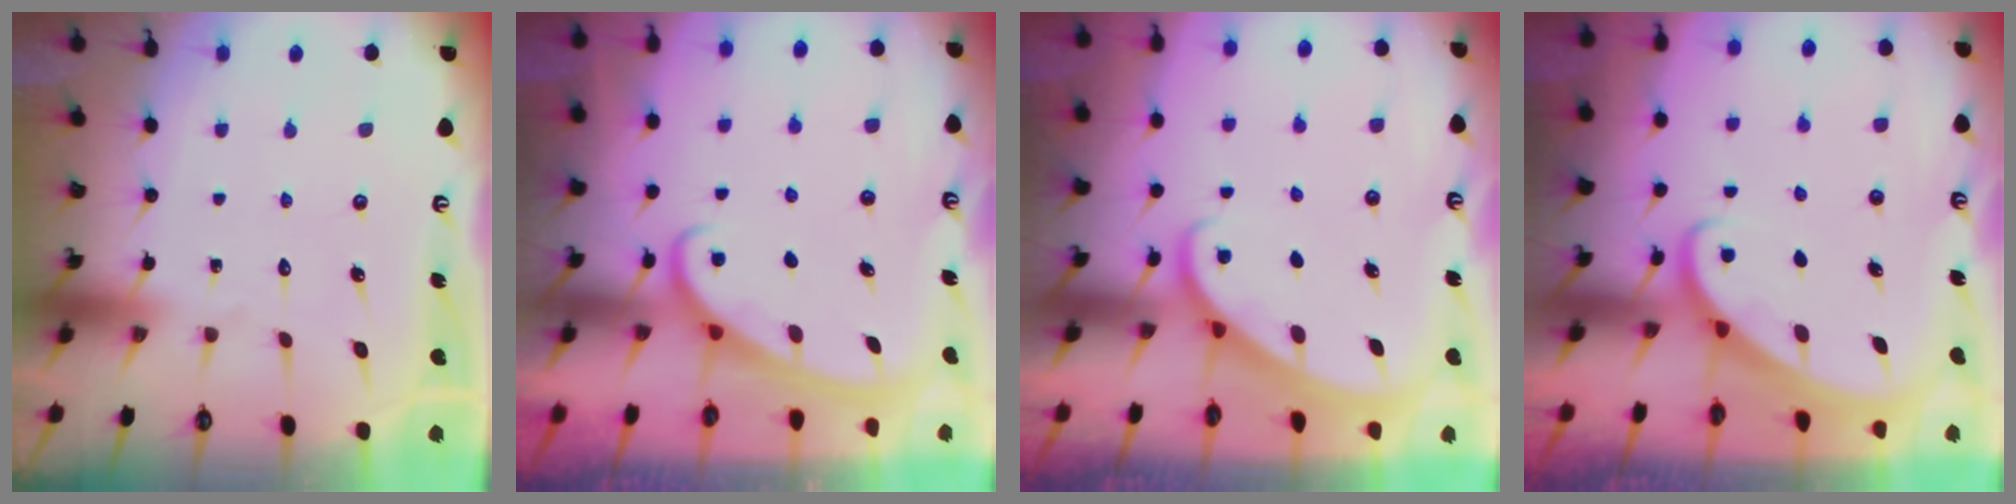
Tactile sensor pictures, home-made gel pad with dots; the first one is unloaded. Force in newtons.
{"total": 2.8, "press": 2.8, "slide": 0.4}
{"total": 1.9, "press": 1.9, "slide": 0.2}
{"total": 2.7, "press": 2.6, "slide": 0.2}